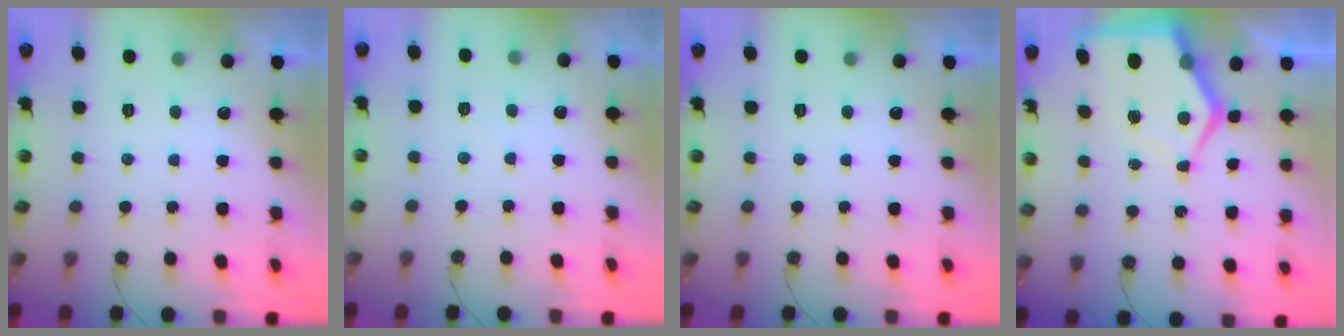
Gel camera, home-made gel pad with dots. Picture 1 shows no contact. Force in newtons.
{"total": 2.4, "press": 2.4, "slide": 0.4}
{"total": 0.0}
{"total": 10.2, "press": 10.1, "slide": 1.1}